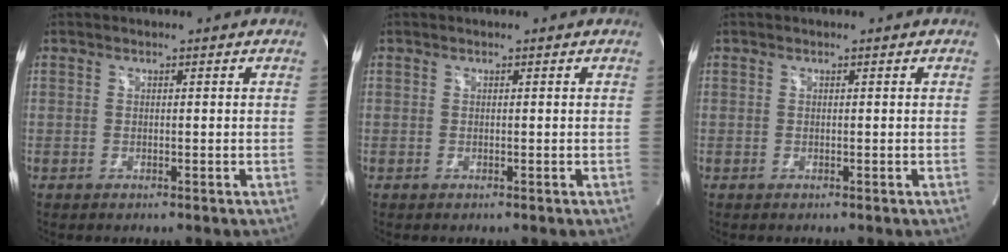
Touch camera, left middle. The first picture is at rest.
{"total": 0.0}
{"total": 0.0}